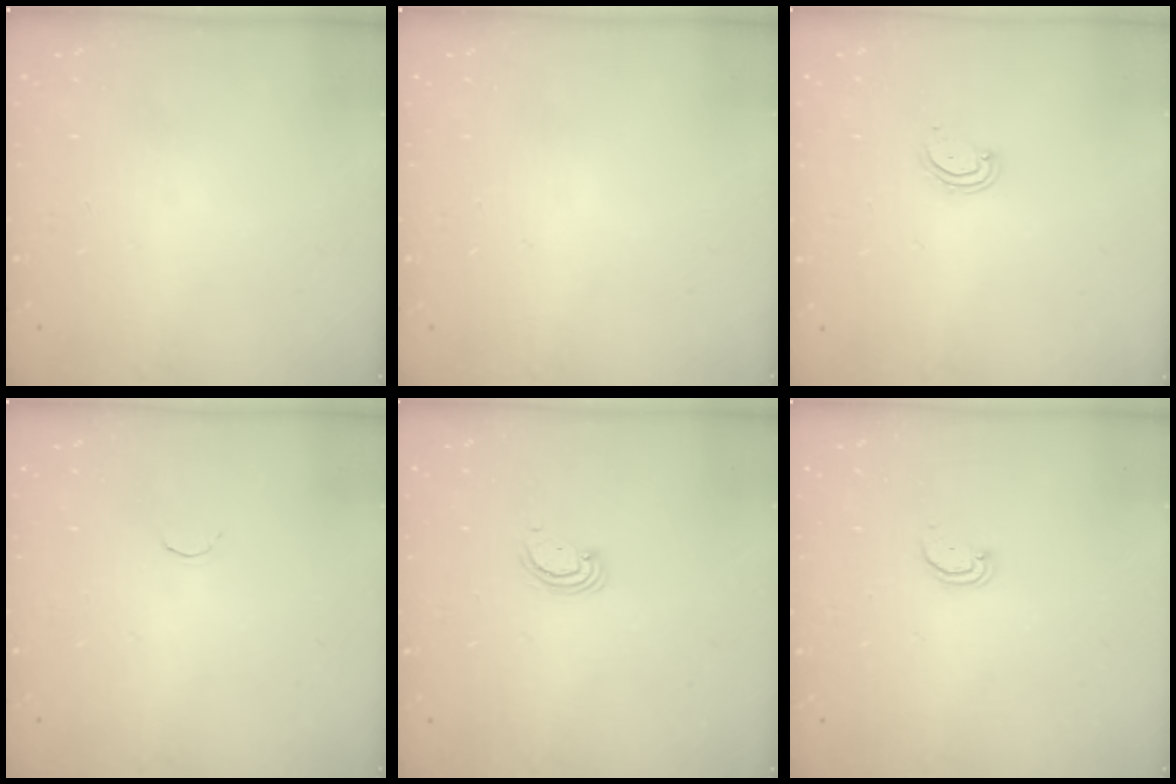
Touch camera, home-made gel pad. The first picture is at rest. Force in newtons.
{"total": 0.0}
{"total": 3.8, "press": 3.8, "slide": 0.4}
{"total": 1.8, "press": 1.7, "slide": 0.4}
{"total": 3.2, "press": 3.1, "slide": 0.3}
{"total": 2.1, "press": 2.1, "slide": 0.2}